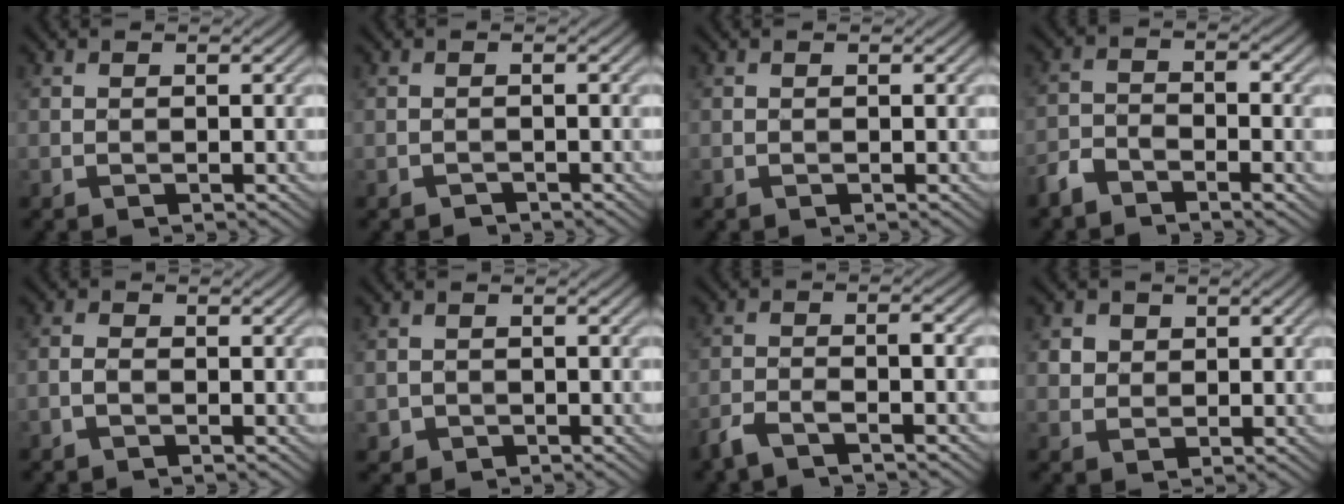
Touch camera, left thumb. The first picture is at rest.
{"total": 0.8, "force": [-0.8, 0.3, 0.1], "torque": [-0.001, -0.001, -0.016]}
{"total": 0.0}
{"total": 4.2, "force": [-3.3, 1.5, 2.2], "torque": [-0.044, -0.004, -0.076]}
{"total": 1.3, "force": [-0.7, 0.6, 0.9], "torque": [-0.020, 0.002, -0.018]}
{"total": 1.4, "force": [-0.6, 1.3, 0.2], "torque": [-0.001, -0.008, -0.013]}
{"total": 4.4, "force": [-3.0, 0.7, 3.2], "torque": [-0.063, -0.001, -0.070]}
{"total": 3.5, "force": [1.5, 3.0, 1.2], "torque": [-0.047, -0.007, 0.032]}